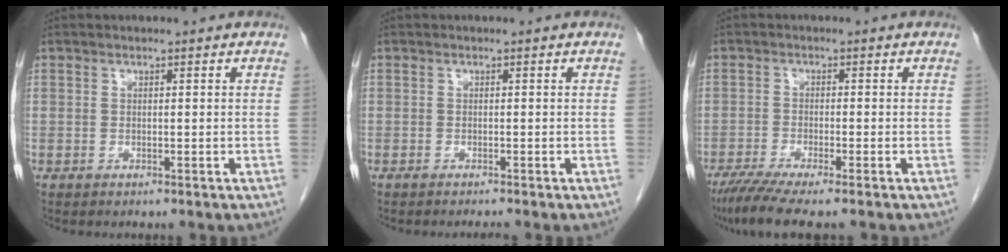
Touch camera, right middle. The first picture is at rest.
{"total": 1.1, "force": [-1.0, -0.2, 0.4], "torque": [-0.008, 0.000, -0.014]}
{"total": 6.6, "force": [-5.2, -0.2, 4.0], "torque": [-0.069, -0.021, -0.089]}